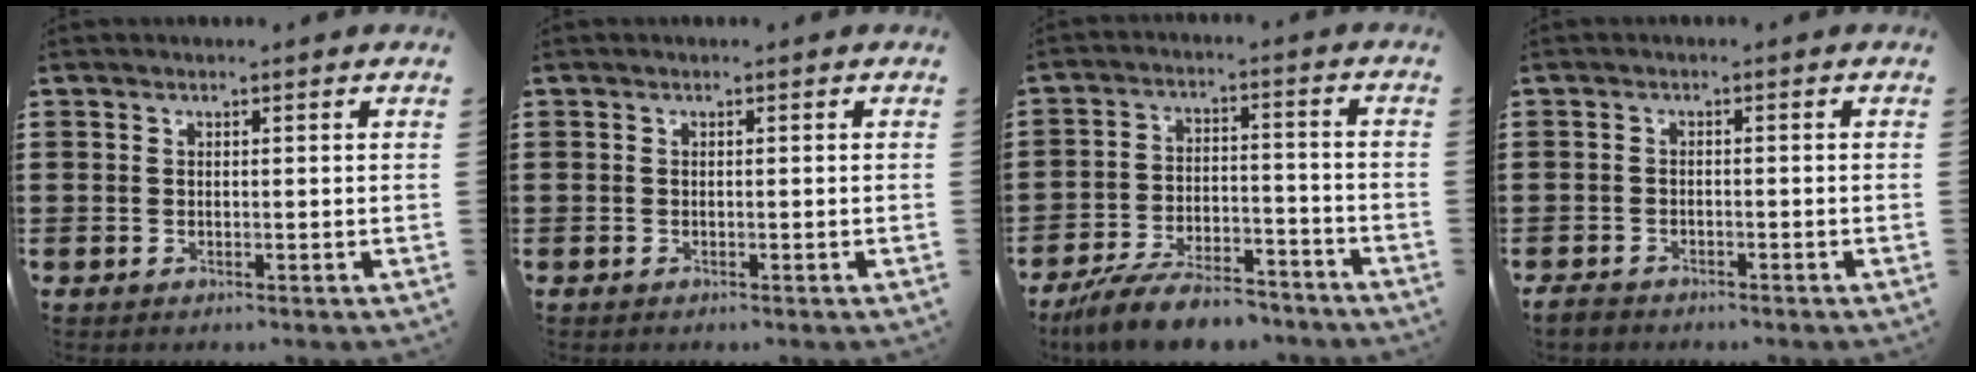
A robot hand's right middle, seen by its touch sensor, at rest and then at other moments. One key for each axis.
{"total": 0.0}
{"total": 9.1, "fx": -8.2, "fy": 2.0, "fz": 3.4, "tx": -0.065, "ty": 0.020, "tz": -0.157}
{"total": 1.7, "fx": -1.5, "fy": 0.6, "fz": 0.4, "tx": -0.018, "ty": 0.001, "tz": -0.034}